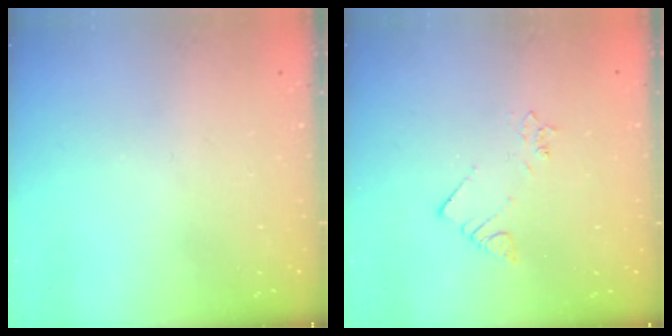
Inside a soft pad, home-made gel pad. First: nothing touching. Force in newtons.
{"total": 2.1, "press": 2.1, "slide": 0.4}